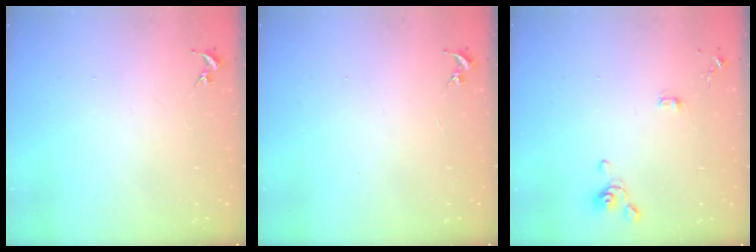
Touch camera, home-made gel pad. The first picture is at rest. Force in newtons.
{"total": 0.0}
{"total": 4.4, "press": 4.0, "slide": 1.8}